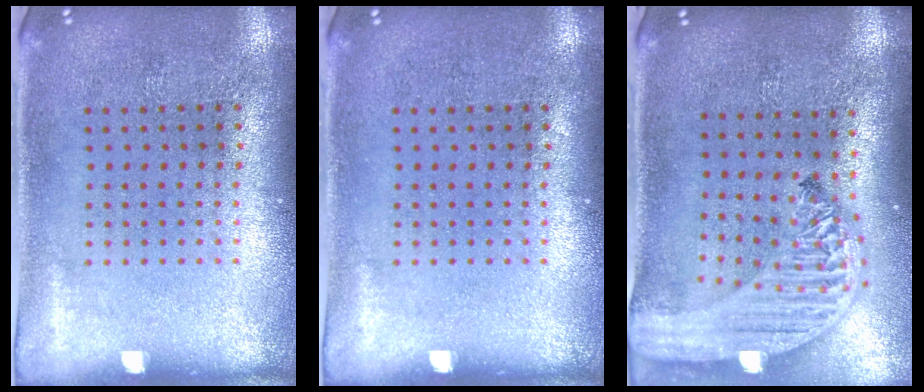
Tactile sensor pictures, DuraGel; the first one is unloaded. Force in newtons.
{"total": 0.0}
{"total": 3.2, "press": 2.5, "slide": 1.9}